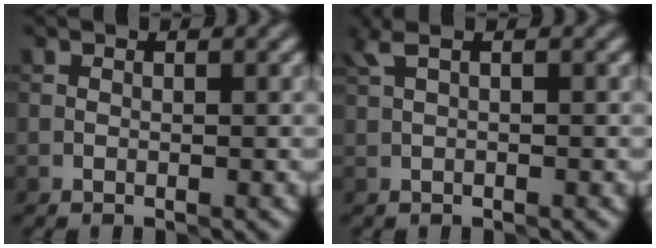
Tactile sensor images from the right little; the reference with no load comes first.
{"total": 1.1, "force": [0.6, 0.1, 0.9], "torque": [-0.020, 0.007, 0.012]}